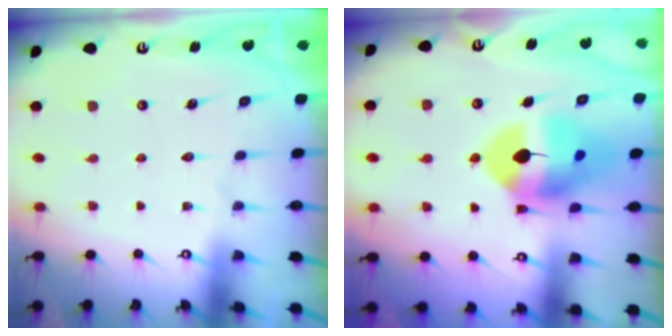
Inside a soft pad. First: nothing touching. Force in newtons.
{"total": 14.7, "press": 14.6, "slide": 2.1}